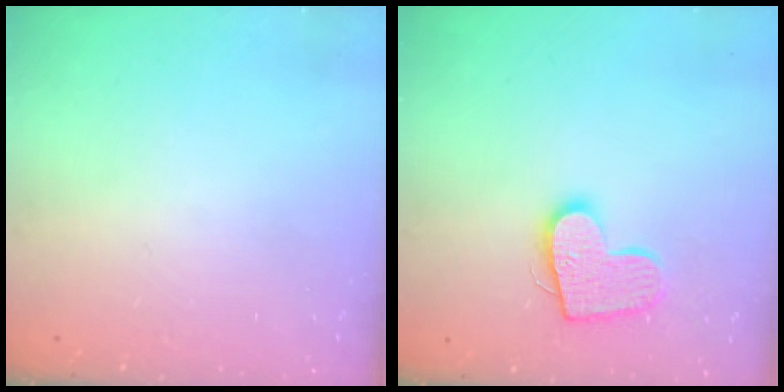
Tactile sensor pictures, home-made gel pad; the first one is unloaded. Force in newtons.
{"total": 13.0, "press": 13.0, "slide": 0.9}